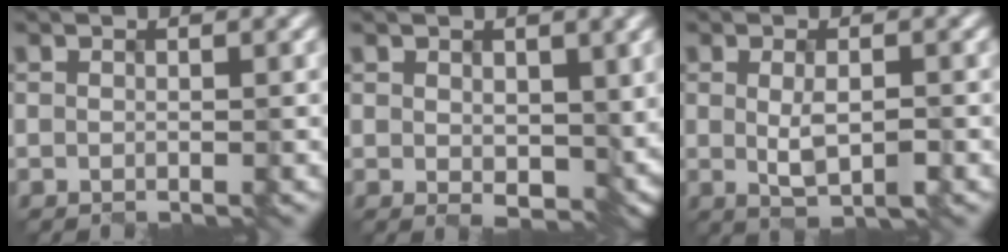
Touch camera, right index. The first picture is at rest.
{"total": 4.0, "force": [1.1, 2.5, 3.0], "torque": [-0.058, -0.009, 0.031]}
{"total": 2.4, "force": [-0.7, 0.7, 2.2], "torque": [-0.048, -0.006, -0.001]}